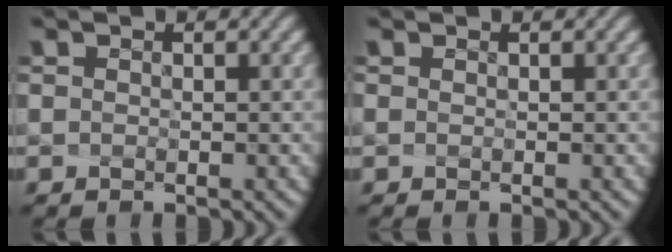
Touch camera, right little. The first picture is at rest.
{"total": 0.0}